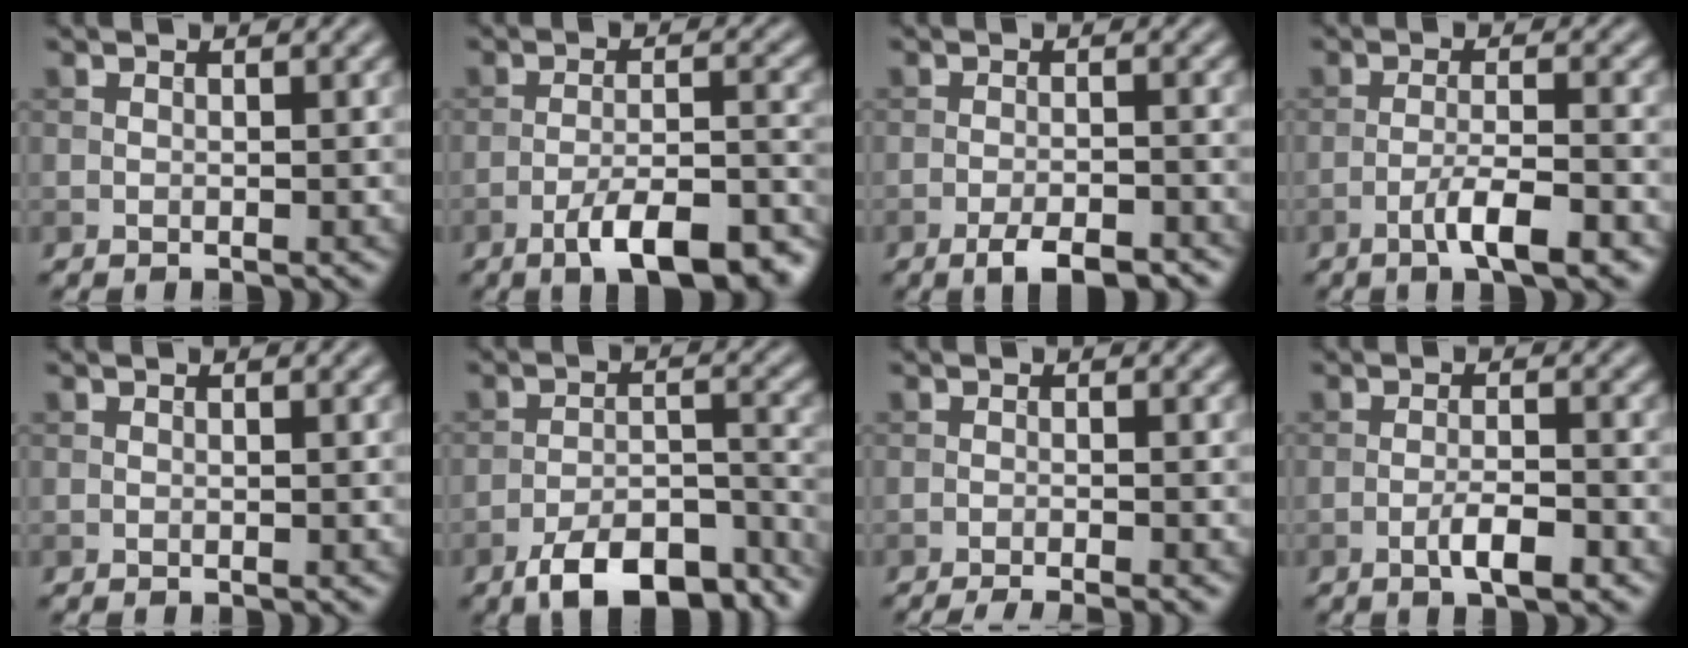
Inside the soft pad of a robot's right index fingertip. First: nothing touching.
{"total": 9.0, "force": [-6.0, 2.5, 6.3], "torque": [-0.094, 0.003, -0.094]}
{"total": 3.9, "force": [-2.7, 1.0, 2.6], "torque": [-0.045, -0.001, -0.044]}
{"total": 4.2, "force": [-2.4, 0.7, 3.4], "torque": [-0.062, 0.005, -0.045]}
{"total": 0.0}
{"total": 10.1, "force": [-7.6, 3.6, 5.5], "torque": [-0.078, -0.005, -0.126]}
{"total": 3.1, "force": [-2.2, 0.5, 2.2], "torque": [-0.031, 0.004, -0.043]}
{"total": 3.0, "force": [-1.6, 0.7, 2.5], "torque": [-0.046, 0.004, -0.030]}